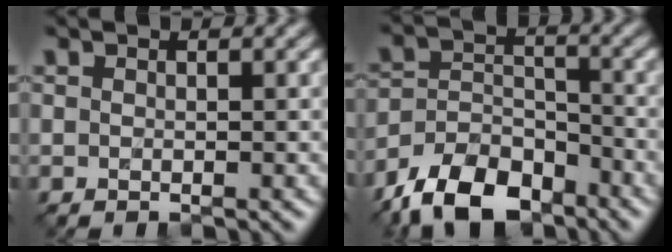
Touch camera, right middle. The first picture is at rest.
{"total": 8.9, "force": [-7.0, 4.2, 3.5], "torque": [-0.058, -0.001, -0.132]}